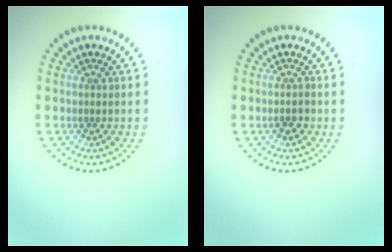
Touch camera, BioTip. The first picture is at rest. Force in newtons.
{"total": 1.1, "press": 1.0, "slide": 0.5}